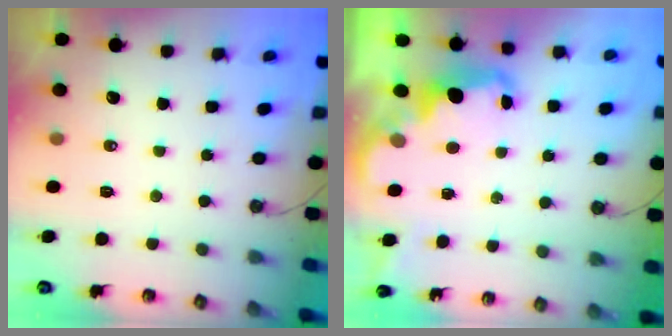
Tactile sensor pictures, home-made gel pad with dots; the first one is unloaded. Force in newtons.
{"total": 2.8, "press": 2.7, "slide": 0.7}